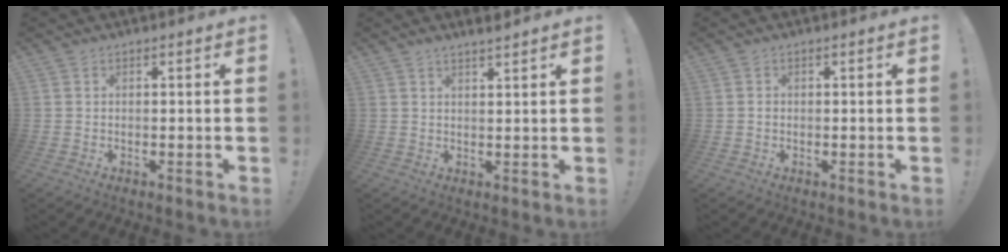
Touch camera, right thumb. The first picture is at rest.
{"total": 2.8, "force": [2.5, 0.1, 1.3], "torque": [-0.012, -0.019, 0.042]}
{"total": 0.6, "force": [-0.2, 0.5, -0.1], "torque": [-0.001, 0.005, -0.002]}